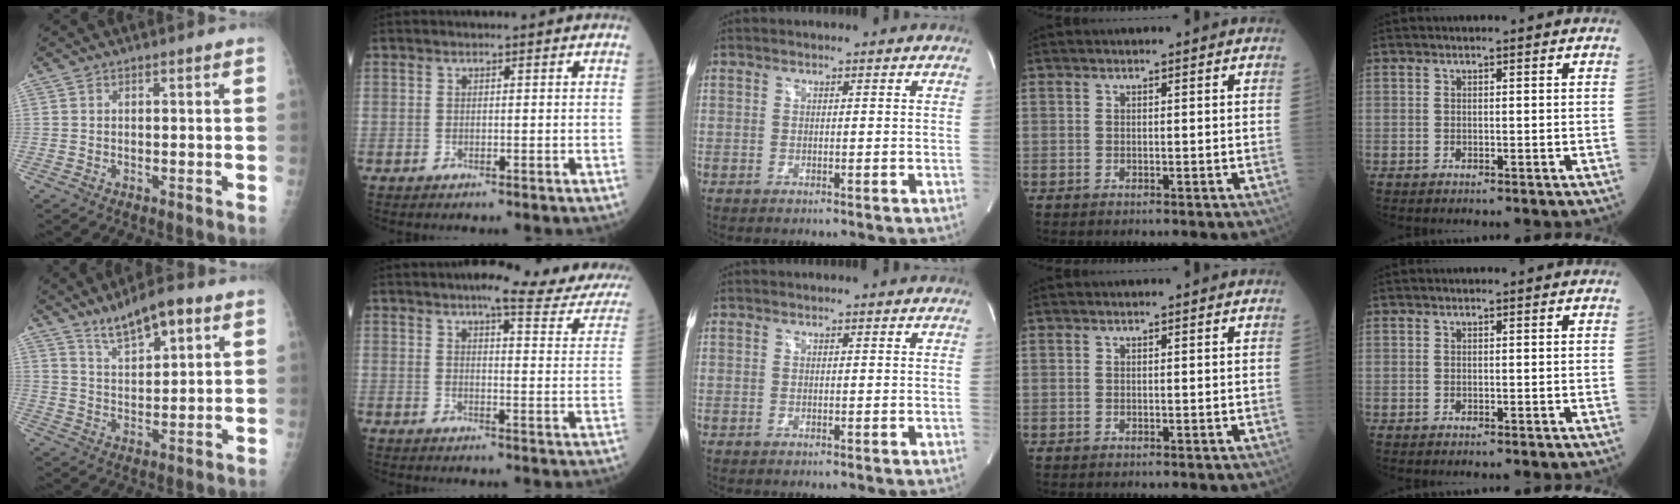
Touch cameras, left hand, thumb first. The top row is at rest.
{"thumb": {"total": 9.1, "force": [5.9, 3.2, 6.2], "torque": [-0.090, -0.026, 0.102]}, "index": {"total": 18.1, "force": [14.9, 3.2, 9.8], "torque": [-0.105, -0.015, 0.156]}}